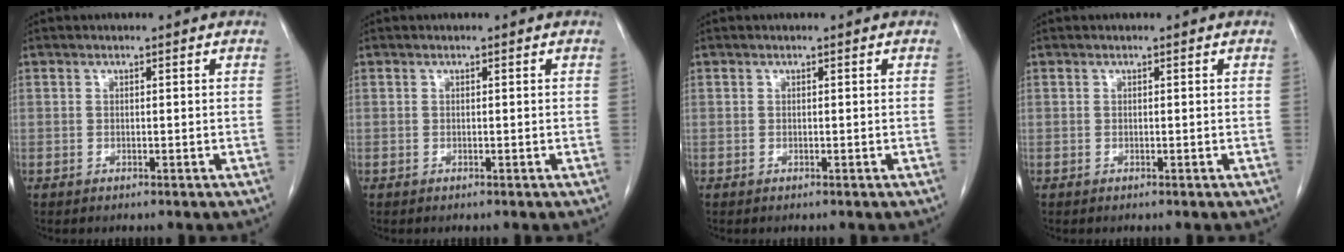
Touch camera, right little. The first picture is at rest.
{"total": 0.0}
{"total": 0.0}
{"total": 0.0}